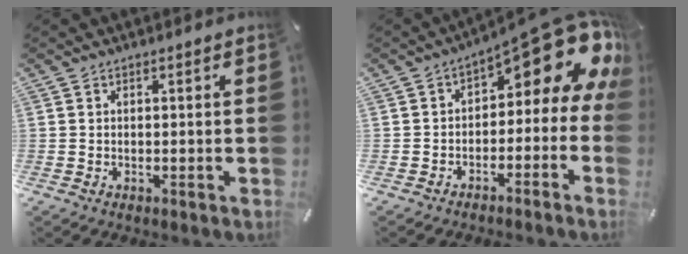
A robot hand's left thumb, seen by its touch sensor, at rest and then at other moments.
{"total": 13.4, "force": [6.7, 5.7, 10.1], "torque": [-0.130, -0.057, 0.103]}